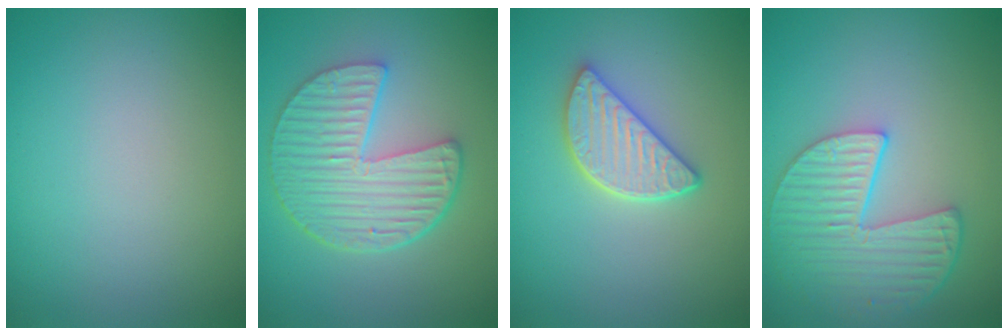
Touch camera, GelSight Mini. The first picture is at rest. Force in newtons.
{"total": 6.3, "press": 4.7, "slide": 4.1}
{"total": 3.9, "press": 3.3, "slide": 2.1}
{"total": 5.4, "press": 4.3, "slide": 3.2}